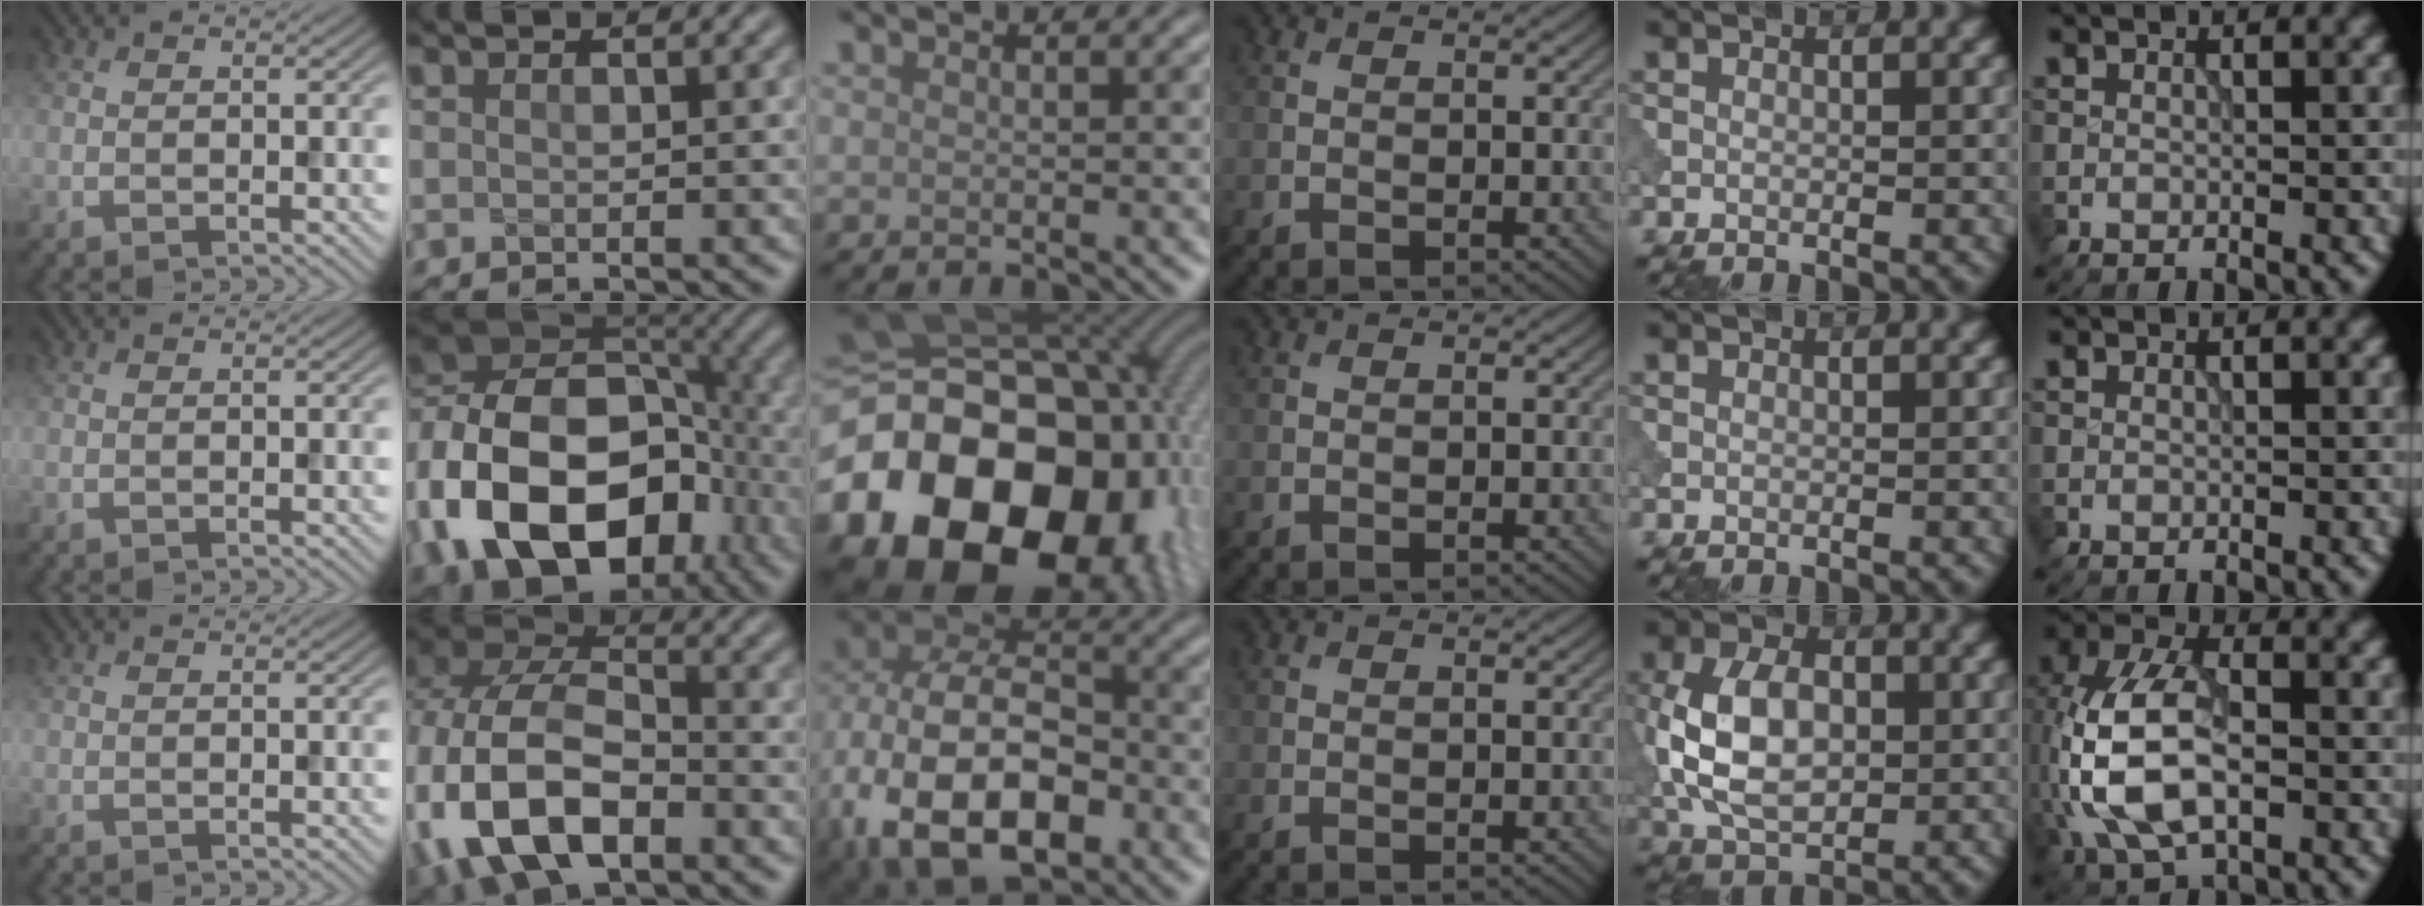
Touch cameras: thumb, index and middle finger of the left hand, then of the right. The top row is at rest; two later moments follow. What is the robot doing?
{"motion": "insert", "object": "peg toy"}